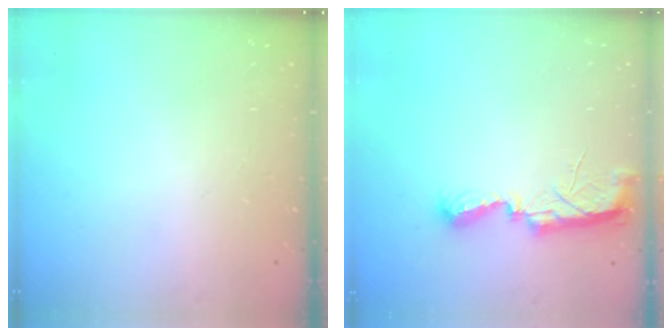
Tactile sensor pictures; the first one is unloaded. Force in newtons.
{"total": 7.5, "press": 7.5, "slide": 0.5}